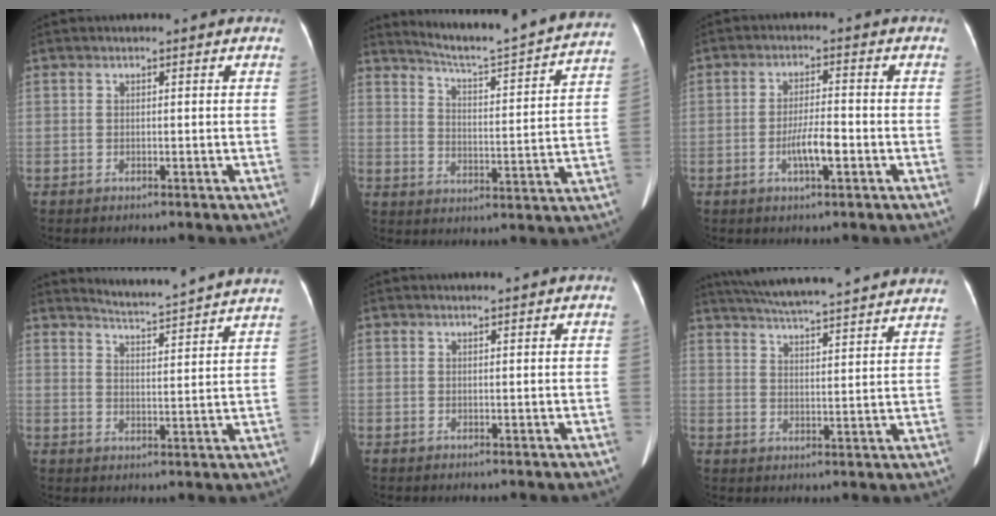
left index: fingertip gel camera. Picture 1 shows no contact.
{"total": 21.8, "force": [20.2, -0.4, 8.1], "torque": [-0.128, -0.060, 0.259]}
{"total": 4.7, "force": [-1.7, 0.7, 4.3], "torque": [-0.081, -0.001, -0.030]}
{"total": 14.2, "force": [13.7, -1.3, 3.5], "torque": [-0.067, -0.038, 0.170]}
{"total": 1.8, "force": [1.7, -0.1, 0.5], "torque": [-0.009, 0.013, 0.026]}
{"total": 27.3, "force": [25.0, 1.9, 10.9], "torque": [-0.182, -0.011, 0.324]}